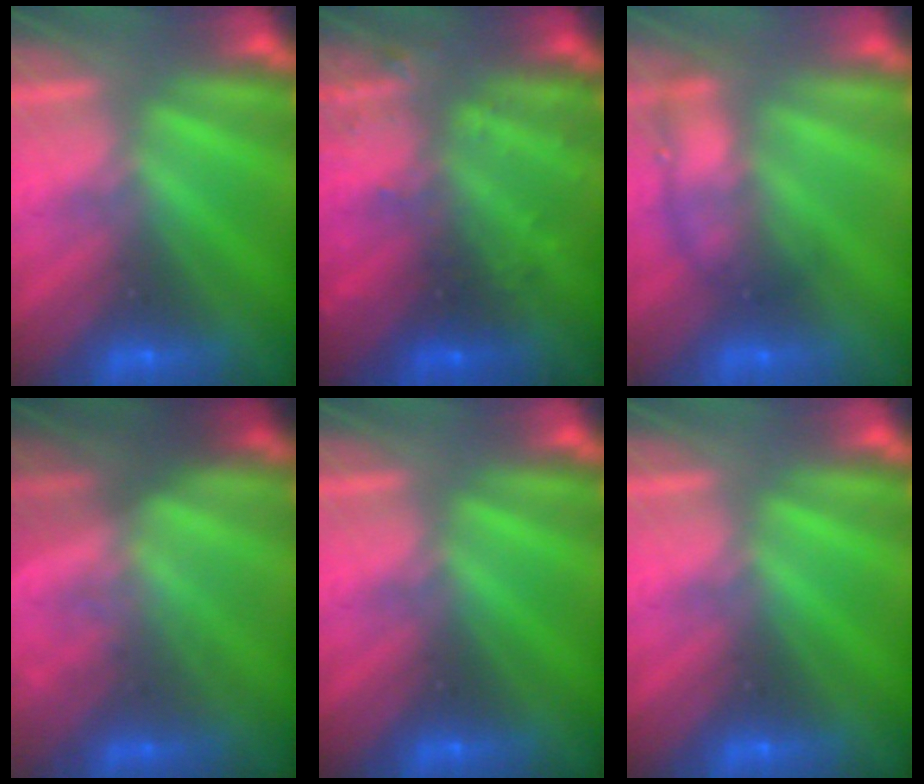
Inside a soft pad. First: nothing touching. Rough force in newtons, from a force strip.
{"total": 3.0}
{"total": 1.9}
{"total": 1.4}
{"total": 0.0}
{"total": 0.0}